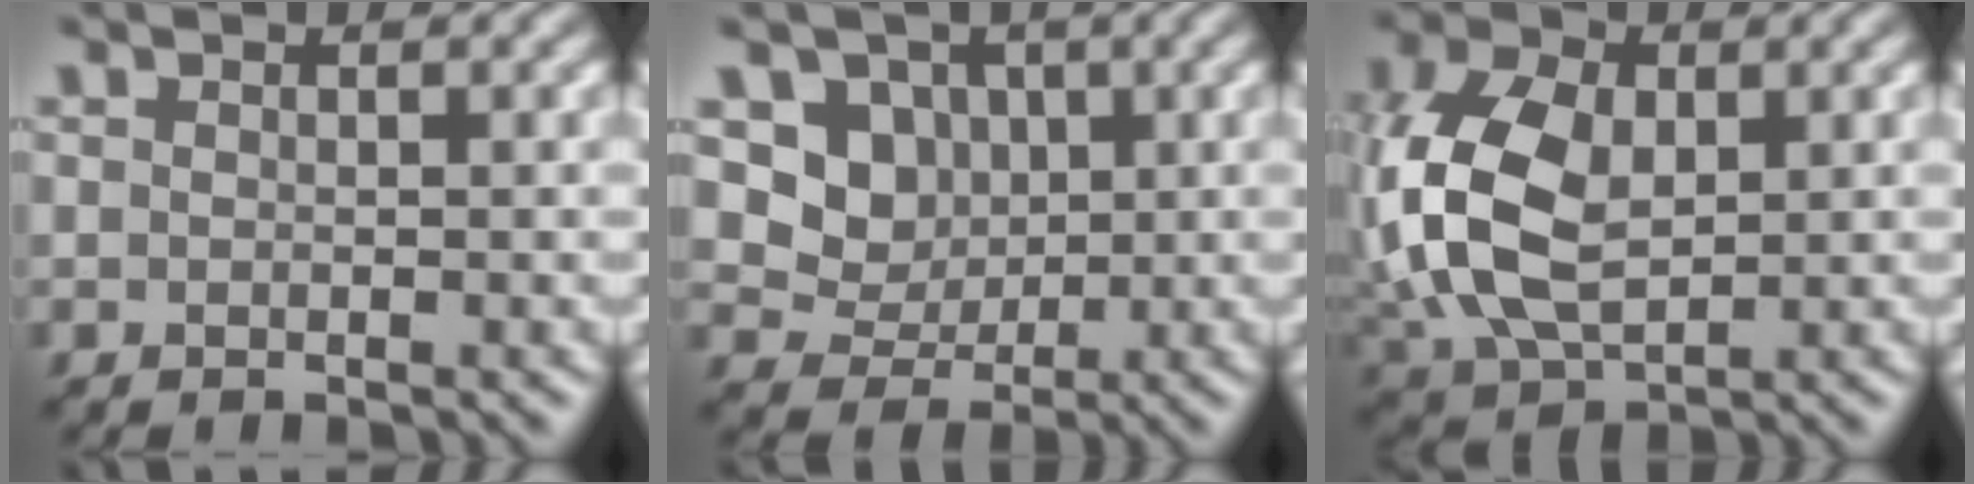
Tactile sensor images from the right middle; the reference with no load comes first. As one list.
[{"total": 3.9, "force": [1.4, 3.5, 1.1], "torque": [-0.029, -0.014, 0.026]}, {"total": 9.7, "force": [0.6, 6.5, 7.1], "torque": [-0.182, 0.007, 0.009]}]